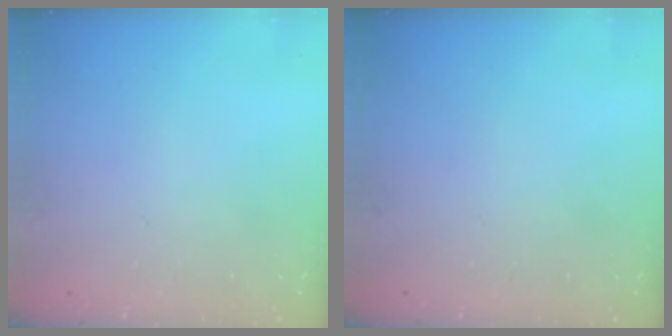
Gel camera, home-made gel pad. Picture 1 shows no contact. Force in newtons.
{"total": 0.0}